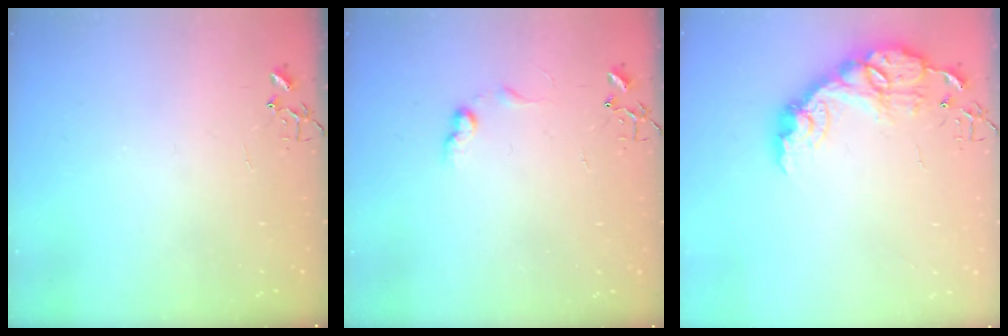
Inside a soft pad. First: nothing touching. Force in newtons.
{"total": 7.9, "press": 7.8, "slide": 1.0}
{"total": 15.4, "press": 15.4, "slide": 1.1}